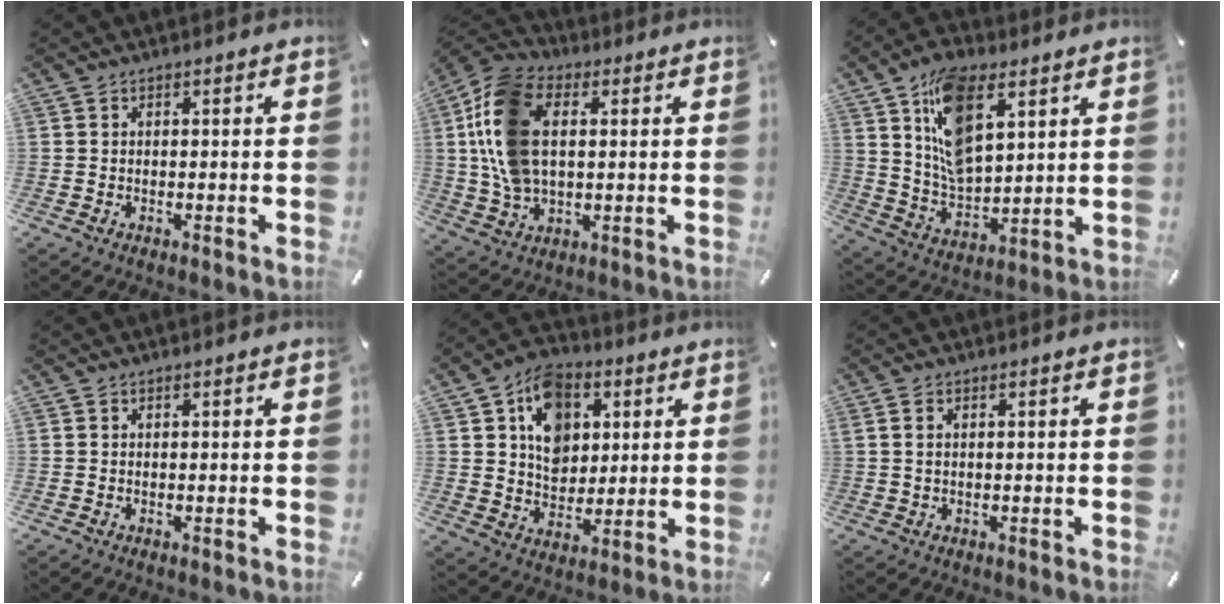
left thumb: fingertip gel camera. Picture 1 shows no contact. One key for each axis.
{"total": 15.8, "fx": 2.2, "fy": 10.8, "fz": 11.4, "tx": -0.267, "ty": 0.010, "tz": 0.042}
{"total": 14.5, "fx": 7.3, "fy": 7.8, "fz": 9.8, "tx": -0.193, "ty": -0.016, "tz": 0.134}
{"total": 0.0}
{"total": 12.3, "fx": 4.2, "fy": 10.0, "fz": 5.8, "tx": -0.087, "ty": -0.005, "tz": 0.082}
{"total": 1.4, "fx": 0.3, "fy": 0.4, "fz": 1.3, "tx": -0.026, "ty": 0.001, "tz": 0.004}